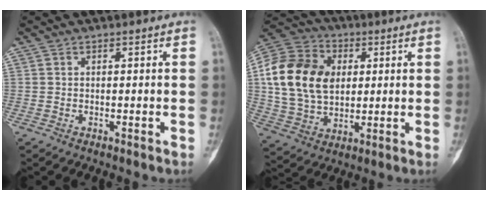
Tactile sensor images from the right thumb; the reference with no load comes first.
{"total": 19.6, "force": [3.4, 14.2, 13.2], "torque": [-0.235, 0.007, 0.061]}